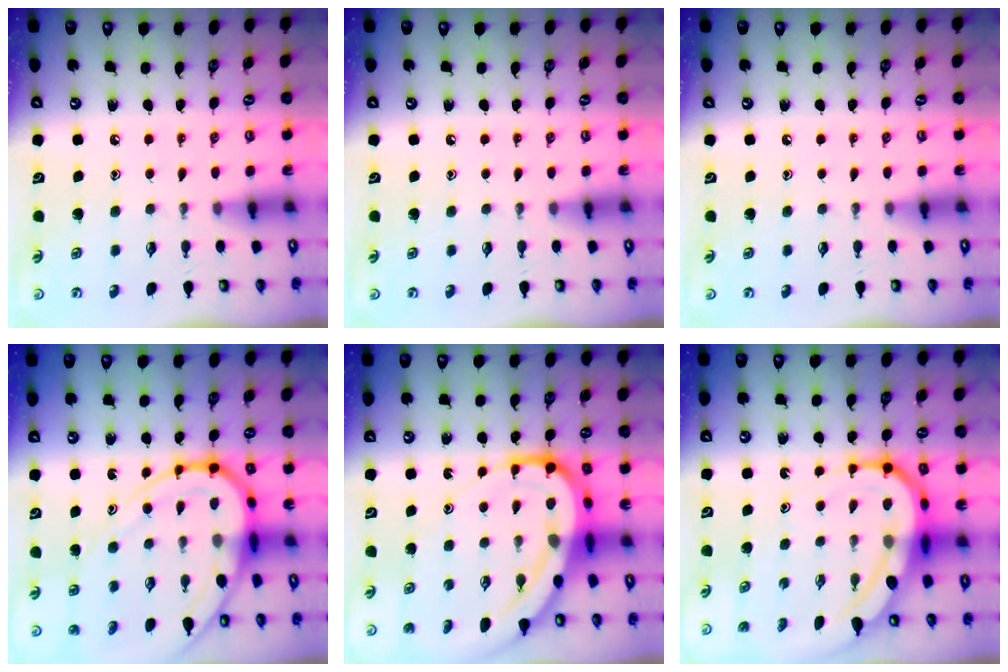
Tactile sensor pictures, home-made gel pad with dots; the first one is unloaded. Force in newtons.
{"total": 0.0}
{"total": 0.0}
{"total": 14.1, "press": 14.1, "slide": 1.2}
{"total": 15.8, "press": 15.8, "slide": 1.4}
{"total": 13.6, "press": 13.5, "slide": 1.3}